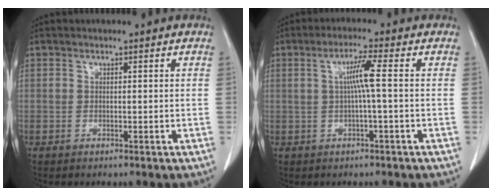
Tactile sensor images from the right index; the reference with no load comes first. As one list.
[{"total": 4.2, "force": [0.3, -0.7, 4.1], "torque": [-0.077, 0.008, 0.005]}]